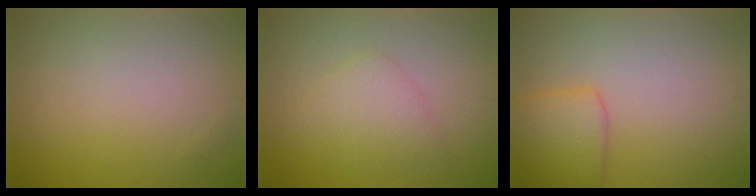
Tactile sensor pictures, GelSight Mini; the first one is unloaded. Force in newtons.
{"total": 2.6, "press": 2.6, "slide": 0.2}
{"total": 3.4, "press": 3.4, "slide": 0.2}